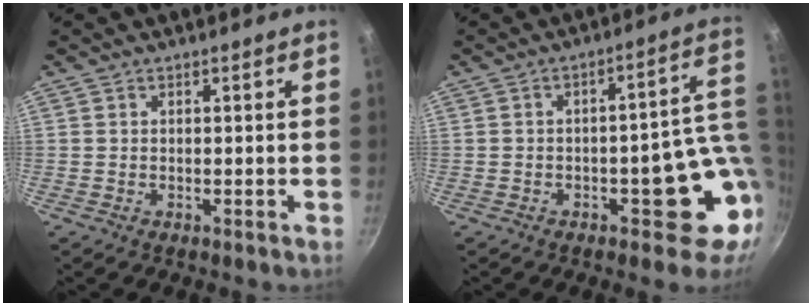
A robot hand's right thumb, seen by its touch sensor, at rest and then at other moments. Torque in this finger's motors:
{"motor_torque": [2.04, 1.53, 1.19, -0.61, 0.19]}